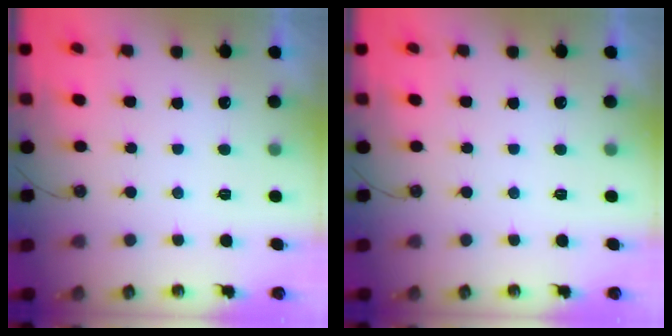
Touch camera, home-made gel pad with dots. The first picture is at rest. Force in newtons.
{"total": 0.0}